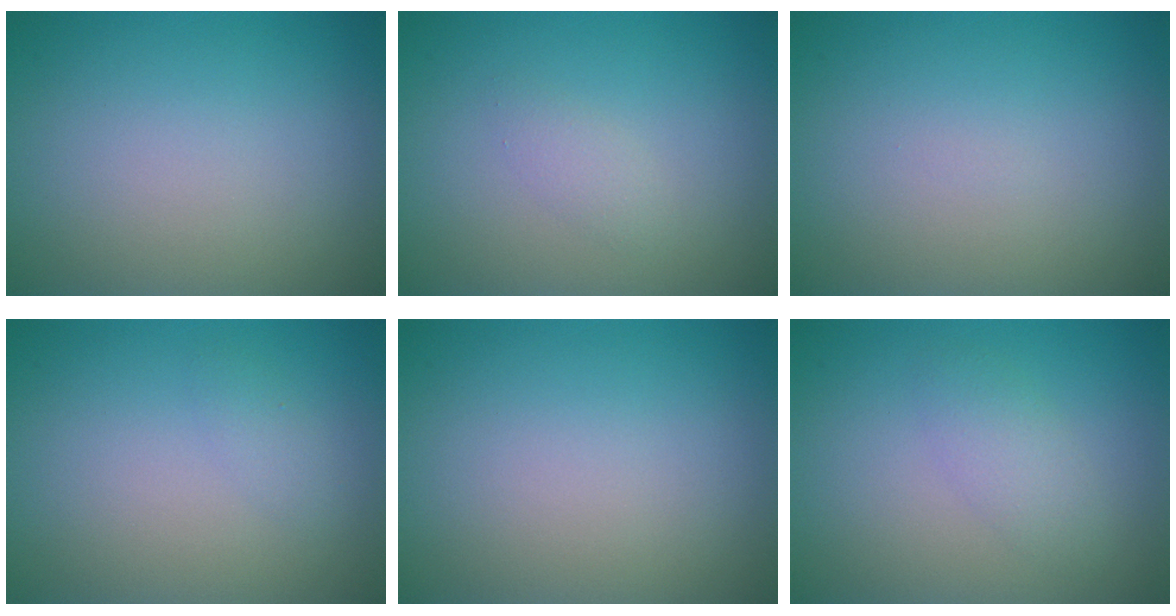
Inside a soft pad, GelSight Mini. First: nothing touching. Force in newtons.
{"total": 1.1, "press": 1.1, "slide": 0.1}
{"total": 0.0}
{"total": 0.9, "press": 0.9, "slide": 0.2}
{"total": 0.0}
{"total": 2.0, "press": 2.0, "slide": 0.2}